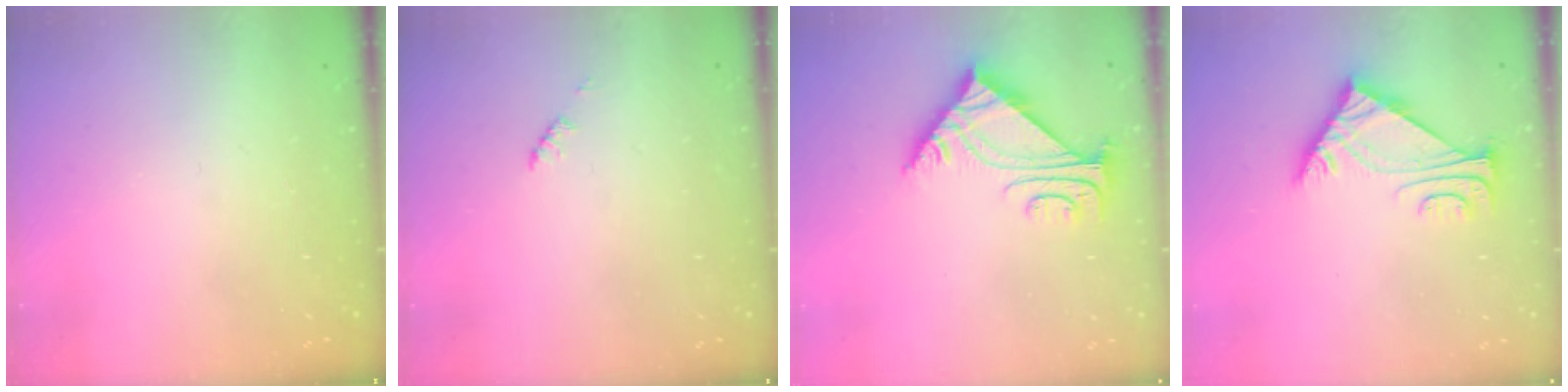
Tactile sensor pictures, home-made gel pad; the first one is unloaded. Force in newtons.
{"total": 1.2, "press": 1.2, "slide": 0.2}
{"total": 5.5, "press": 5.4, "slide": 0.9}
{"total": 6.6, "press": 6.5, "slide": 1.2}